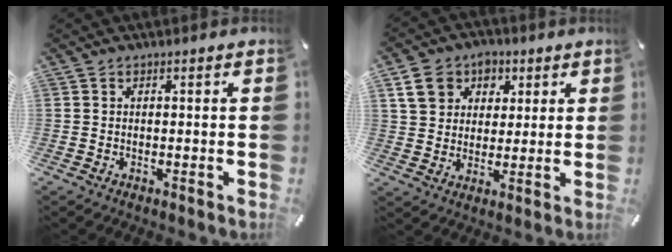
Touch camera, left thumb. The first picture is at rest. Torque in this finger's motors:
{"motor_torque": [1.35, 1.21, 0.62, -0.68, 0.28]}